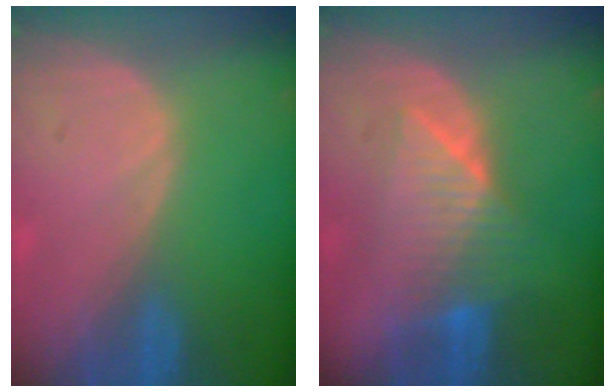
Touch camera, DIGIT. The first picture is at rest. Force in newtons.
{"total": 7.1, "press": 7.0, "slide": 1.1}